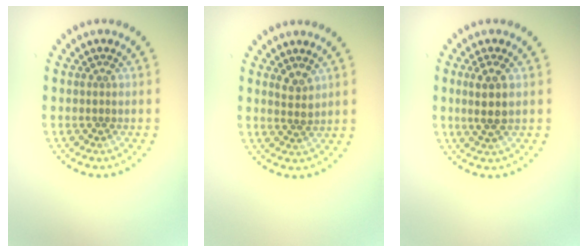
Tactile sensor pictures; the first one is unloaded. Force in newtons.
{"total": 1.3, "press": 1.2, "slide": 0.6}
{"total": 2.4, "press": 2.2, "slide": 0.9}